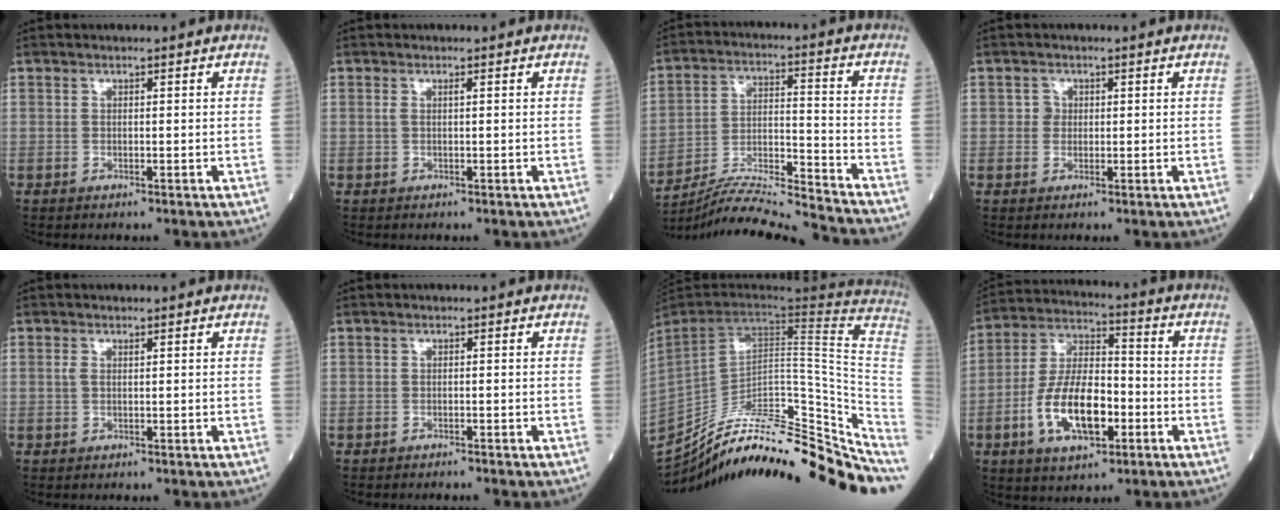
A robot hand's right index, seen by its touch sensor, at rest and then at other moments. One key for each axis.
{"total": 0.8, "fx": 0.3, "fy": 0.0, "fz": 0.8, "tx": -0.023, "ty": 0.008, "tz": 0.006}
{"total": 15.6, "fx": -15.0, "fy": -2.1, "fz": 3.6, "tx": -0.063, "ty": 0.008, "tz": -0.253}
{"total": 1.5, "fx": 0.3, "fy": 1.4, "fz": 0.4, "tx": -0.003, "ty": 0.001, "tz": 0.002}
{"total": 0.9, "fx": 0.4, "fy": 0.3, "fz": 0.8, "tx": -0.027, "ty": 0.010, "tz": 0.009}
{"total": 1.5, "fx": -1.3, "fy": 0.0, "fz": 0.6, "tx": -0.010, "ty": 0.000, "tz": -0.017}
{"total": 32.4, "fx": -27.4, "fy": 6.3, "fz": 15.9, "tx": -0.187, "ty": -0.015, "tz": -0.388}
{"total": 13.0, "fx": -4.2, "fy": 5.6, "fz": 11.0, "tx": -0.221, "ty": 0.010, "tz": -0.073}